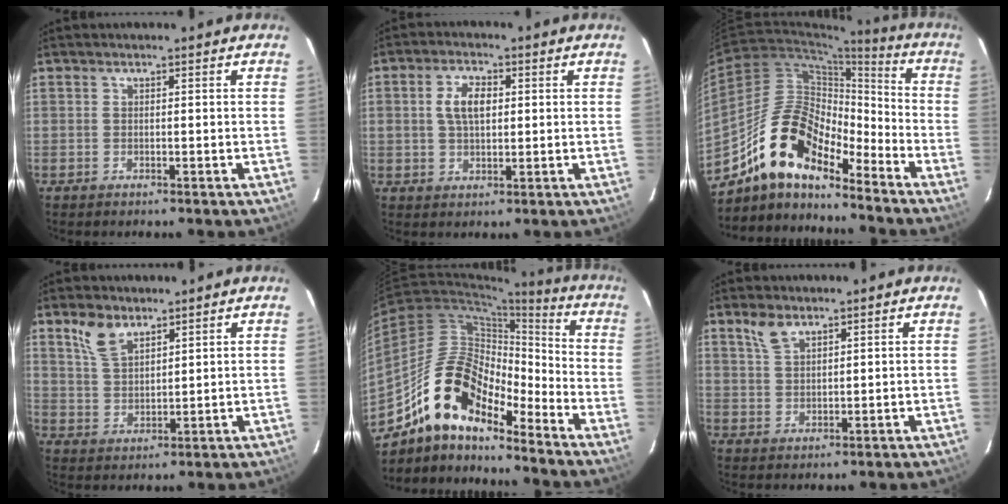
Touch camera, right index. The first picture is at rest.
{"total": 5.8, "force": [1.0, 3.3, 4.7], "torque": [-0.088, 0.011, 0.020]}
{"total": 15.8, "force": [-12.3, 5.4, 8.3], "torque": [-0.146, 0.011, -0.239]}
{"total": 6.5, "force": [4.4, 3.2, 3.6], "torque": [-0.070, 0.009, 0.092]}
{"total": 16.3, "force": [-12.4, 5.7, 9.0], "torque": [-0.154, 0.009, -0.242]}
{"total": 4.1, "force": [2.9, 1.8, 2.2], "torque": [-0.043, 0.006, 0.060]}